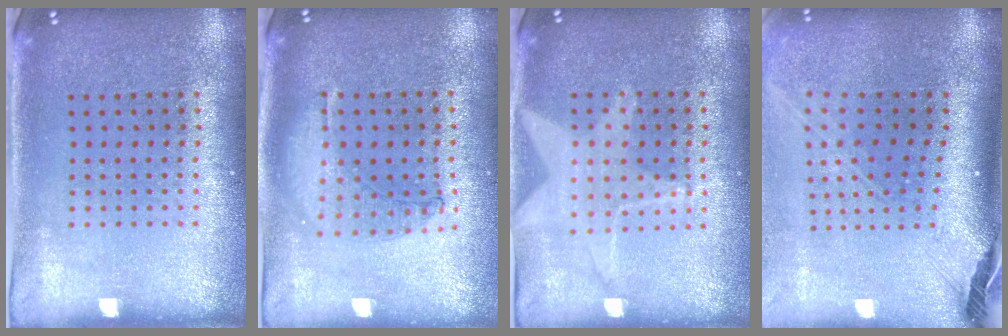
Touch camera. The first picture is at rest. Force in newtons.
{"total": 0.9, "press": 0.9, "slide": 0.2}
{"total": 1.4, "press": 1.3, "slide": 0.4}
{"total": 2.8, "press": 2.0, "slide": 1.9}